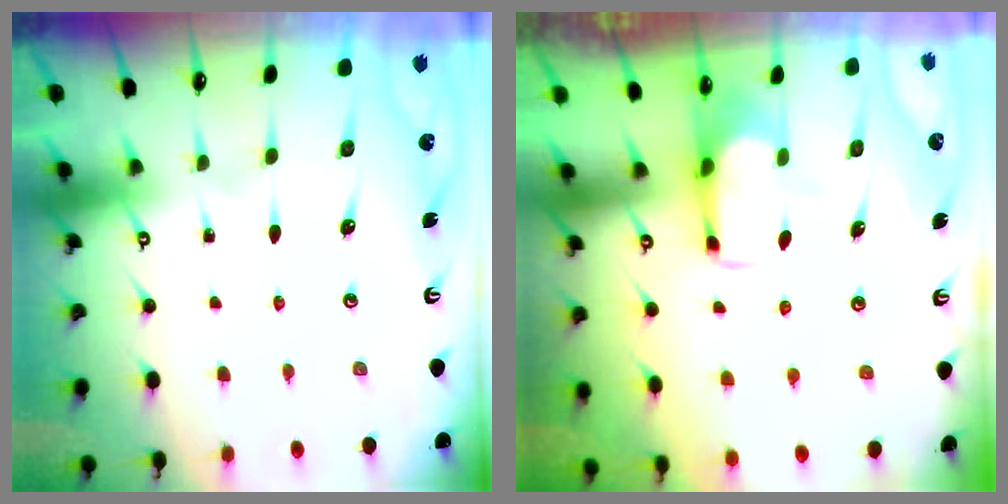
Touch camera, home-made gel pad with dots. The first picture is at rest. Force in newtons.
{"total": 2.3, "press": 2.2, "slide": 0.9}